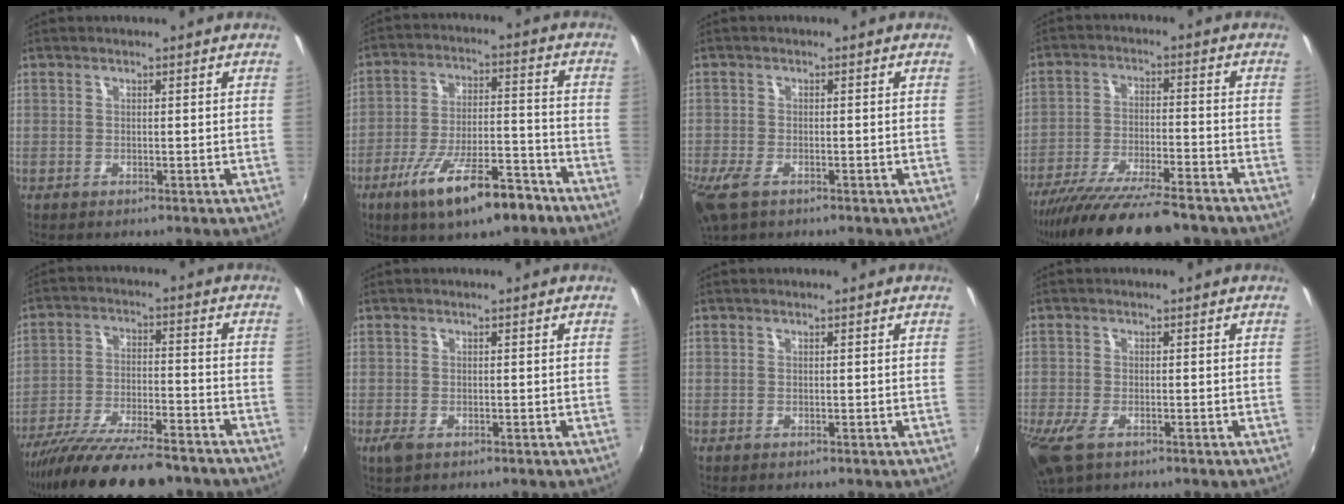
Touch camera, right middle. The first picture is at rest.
{"total": 14.8, "force": [-9.5, 3.9, 10.7], "torque": [-0.199, -0.015, -0.152]}
{"total": 5.7, "force": [-3.4, 2.7, 3.7], "torque": [-0.092, -0.021, -0.065]}
{"total": 17.5, "force": [-14.6, 2.8, 9.3], "torque": [-0.182, -0.039, -0.236]}
{"total": 18.9, "force": [-15.5, 4.1, 10.1], "torque": [-0.194, -0.042, -0.248]}
{"total": 2.1, "force": [-1.1, 1.0, 1.4], "torque": [-0.029, -0.007, -0.020]}
{"total": 0.0}
{"total": 6.3, "force": [-3.6, 2.9, 4.3], "torque": [-0.105, -0.025, -0.067]}